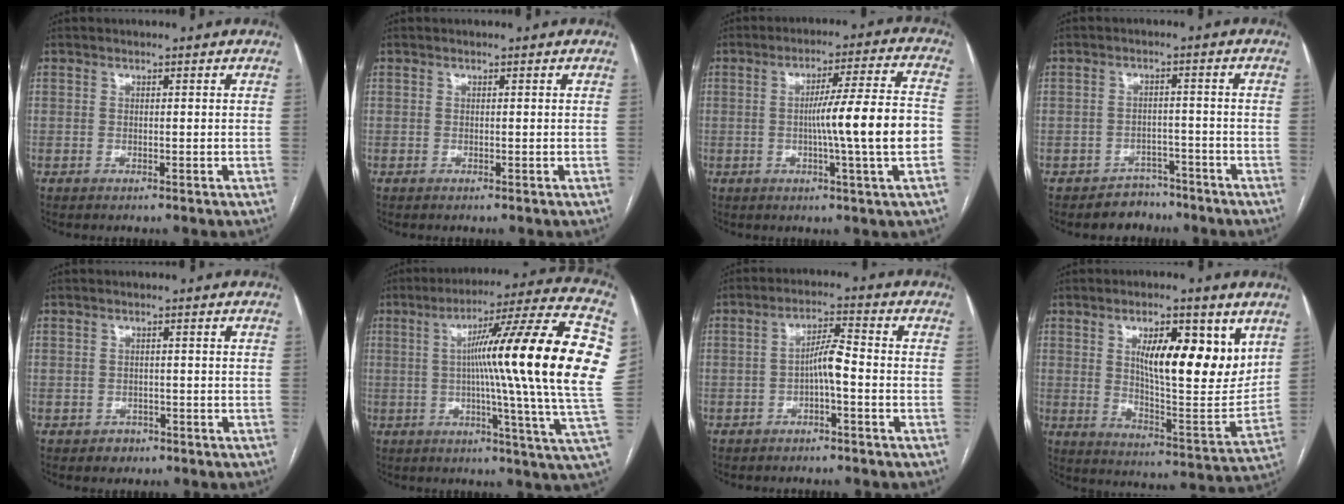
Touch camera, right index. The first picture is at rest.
{"total": 0.0}
{"total": 12.4, "force": [-1.8, -1.1, 12.2], "torque": [-0.188, 0.006, -0.031]}
{"total": 4.1, "force": [-3.2, 2.6, -0.4], "torque": [0.010, 0.014, -0.045]}
{"total": 1.9, "force": [-1.1, 1.6, 0.2], "torque": [-0.002, 0.005, -0.014]}
{"total": 25.4, "force": [3.2, -1.0, 25.2], "torque": [-0.298, 0.022, 0.034]}
{"total": 4.4, "force": [-1.3, 0.5, 4.2], "torque": [-0.074, 0.014, -0.021]}
{"total": 15.8, "force": [6.3, 4.4, 13.8], "torque": [-0.200, -0.006, 0.107]}